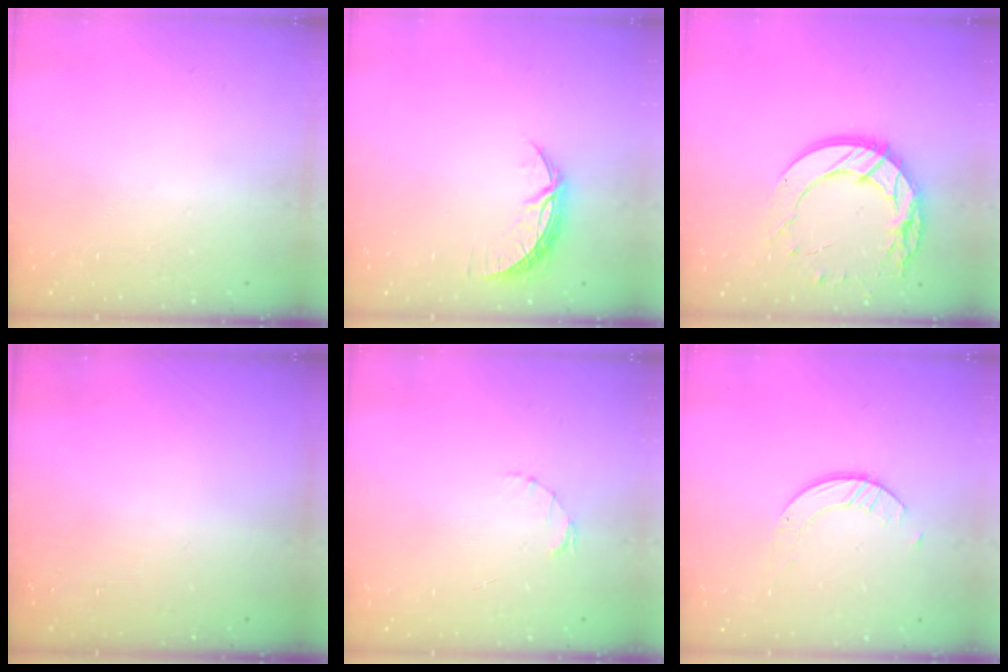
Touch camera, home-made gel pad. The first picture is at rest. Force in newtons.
{"total": 7.2, "press": 7.2, "slide": 0.4}
{"total": 16.8, "press": 16.8, "slide": 1.2}
{"total": 0.0}
{"total": 1.6, "press": 1.5, "slide": 0.3}
{"total": 2.6, "press": 2.5, "slide": 0.3}